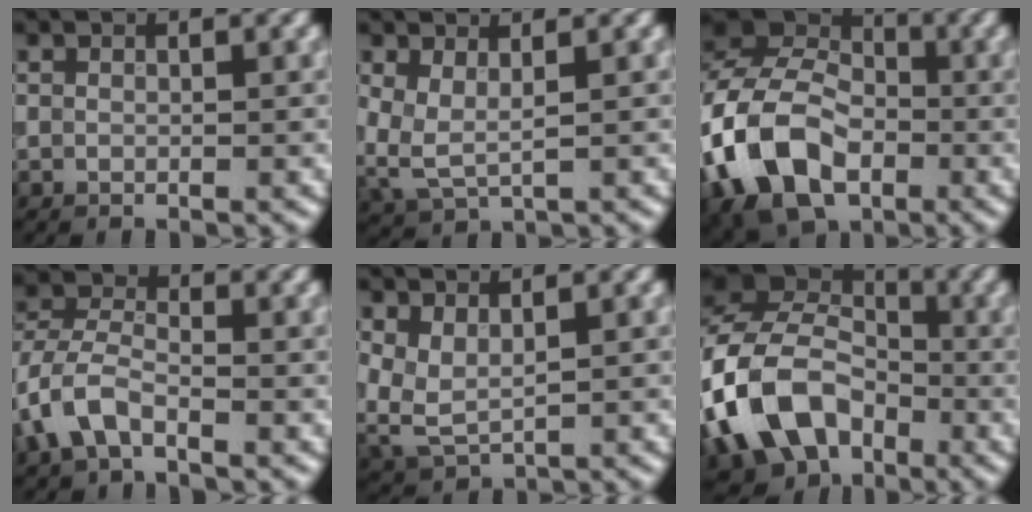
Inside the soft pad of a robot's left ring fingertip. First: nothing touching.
{"total": 3.2, "force": [0.8, 1.6, 2.6], "torque": [-0.073, -0.005, 0.015]}
{"total": 12.0, "force": [-3.9, 8.4, 7.6], "torque": [-0.163, -0.015, -0.083]}
{"total": 4.6, "force": [-2.2, 2.7, 3.0], "torque": [-0.068, 0.004, -0.055]}
{"total": 3.3, "force": [1.0, 2.0, 2.5], "torque": [-0.065, -0.001, 0.023]}
{"total": 11.8, "force": [-4.4, 8.6, 6.8], "torque": [-0.140, -0.007, -0.096]}